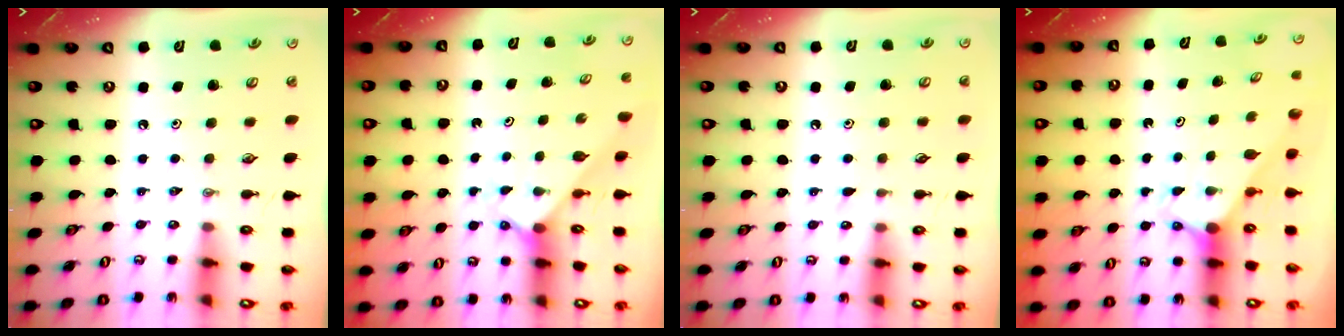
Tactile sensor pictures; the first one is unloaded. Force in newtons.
{"total": 2.1, "press": 2.1, "slide": 0.2}
{"total": 5.1, "press": 5.1, "slide": 0.6}
{"total": 3.0, "press": 3.0, "slide": 0.0}